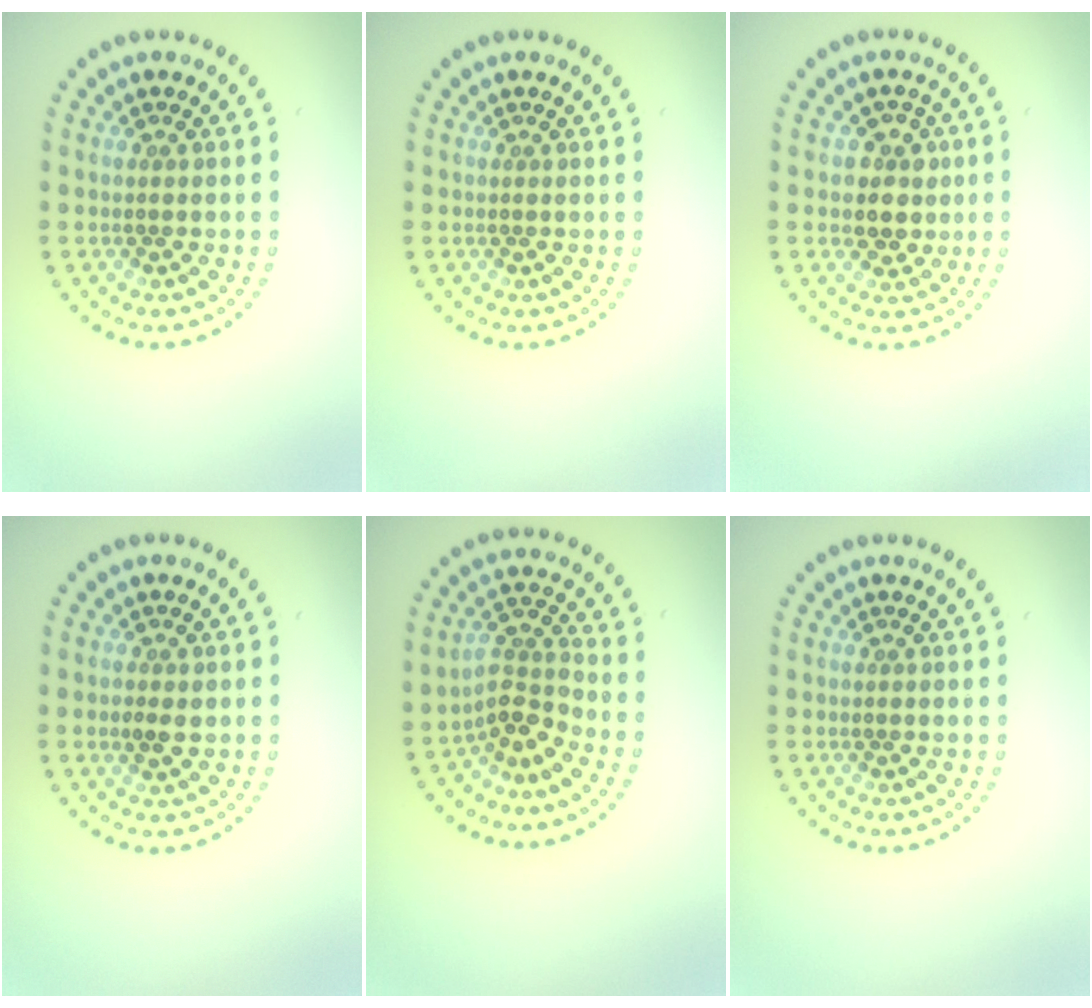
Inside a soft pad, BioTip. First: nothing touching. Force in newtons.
{"total": 0.0}
{"total": 2.8, "press": 2.6, "slide": 1.2}
{"total": 1.4, "press": 1.4, "slide": 0.1}
{"total": 3.1, "press": 2.3, "slide": 2.1}
{"total": 0.0}